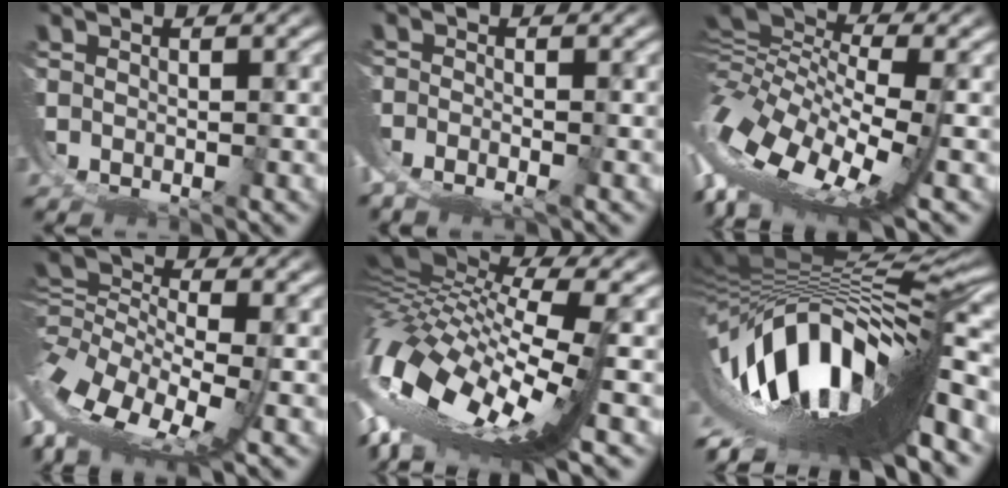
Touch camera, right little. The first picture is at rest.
{"total": 6.3, "force": [-3.6, 4.1, 3.1], "torque": [-0.064, -0.025, -0.050]}
{"total": 14.5, "force": [0.0, 9.0, 11.4], "torque": [-0.231, -0.038, 0.020]}
{"total": 12.0, "force": [-0.5, 7.6, 9.2], "torque": [-0.186, -0.034, 0.008]}
{"total": 18.9, "force": [-0.7, 11.0, 15.3], "torque": [-0.304, -0.037, 0.010]}
{"total": 26.9, "force": [-3.5, 14.2, 22.6], "torque": [-0.378, -0.018, -0.036]}